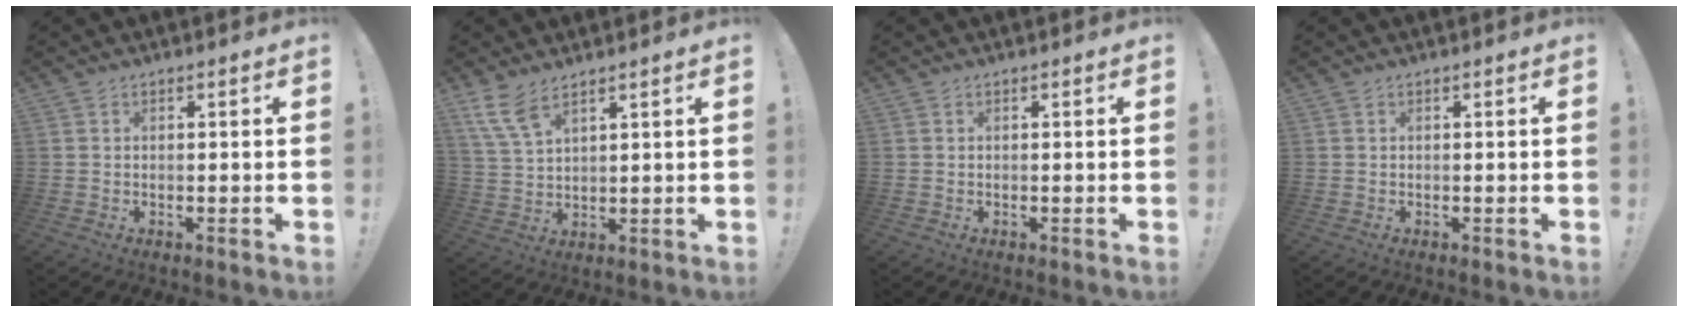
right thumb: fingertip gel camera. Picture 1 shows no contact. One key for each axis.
{"total": 7.9, "fx": 5.9, "fy": 3.1, "fz": 4.3, "tx": -0.087, "ty": -0.025, "tz": 0.114}
{"total": 0.0}
{"total": 0.0}